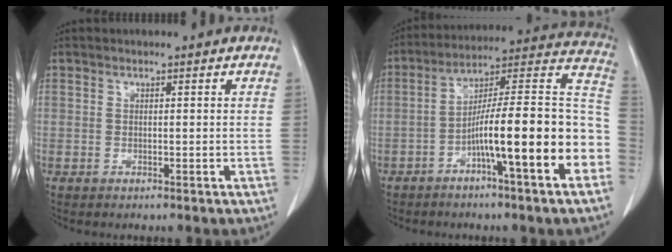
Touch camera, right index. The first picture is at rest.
{"total": 19.0, "force": [-6.1, 1.2, 17.9], "torque": [-0.216, 0.033, -0.094]}